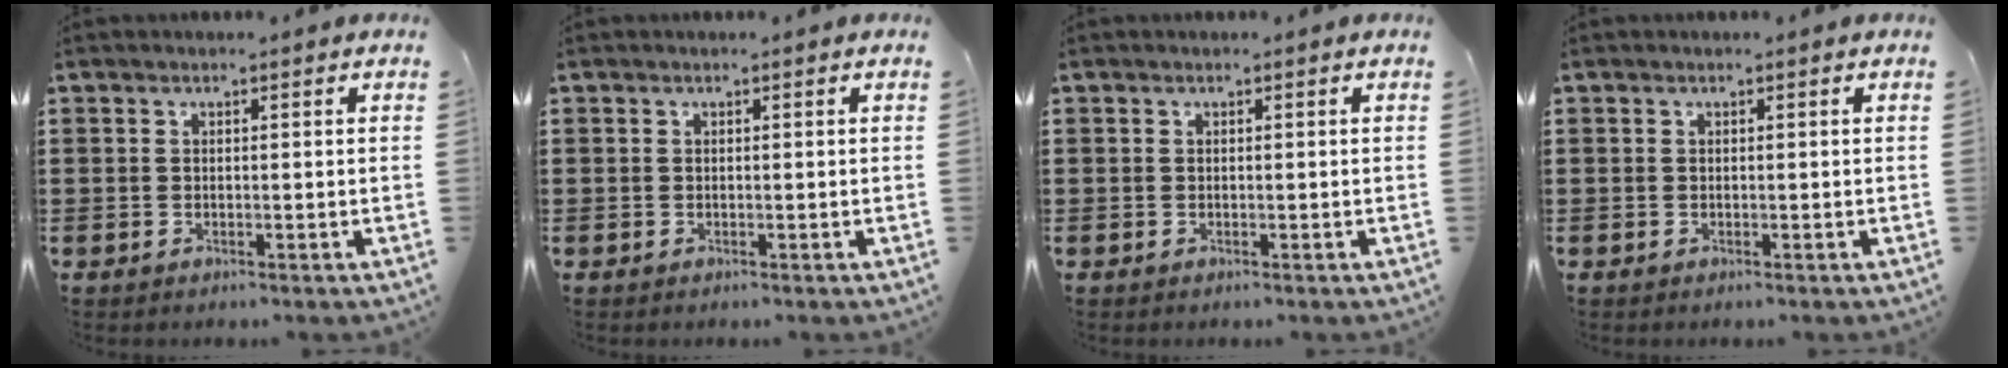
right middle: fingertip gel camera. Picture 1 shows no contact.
{"total": 0.0}
{"total": 0.0}
{"total": 0.0}